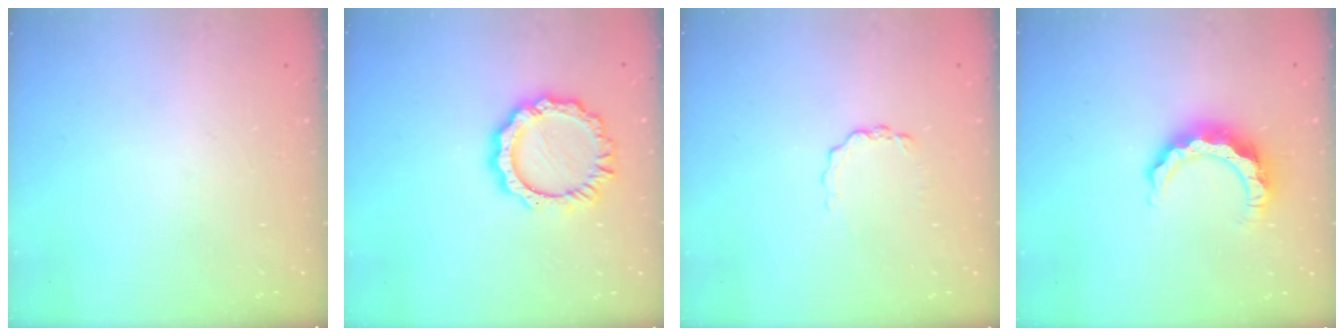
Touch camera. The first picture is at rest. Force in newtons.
{"total": 11.3, "press": 11.2, "slide": 1.1}
{"total": 3.4, "press": 3.4, "slide": 0.4}
{"total": 8.6, "press": 8.6, "slide": 0.6}